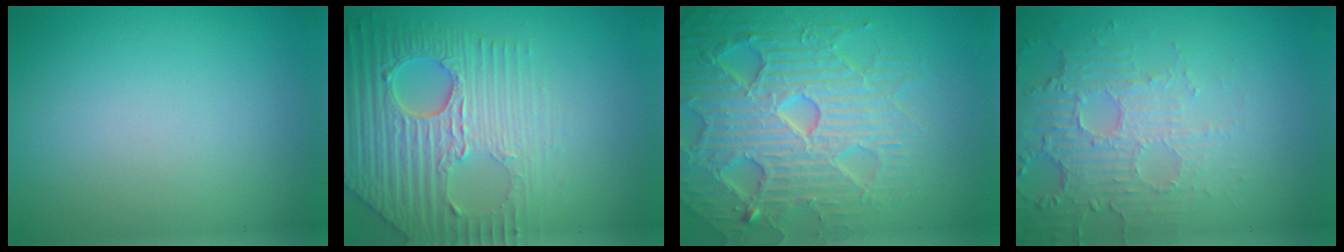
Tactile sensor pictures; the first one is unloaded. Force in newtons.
{"total": 6.6, "press": 5.4, "slide": 3.8}
{"total": 7.4, "press": 7.3, "slide": 1.6}
{"total": 4.3, "press": 3.8, "slide": 2.0}